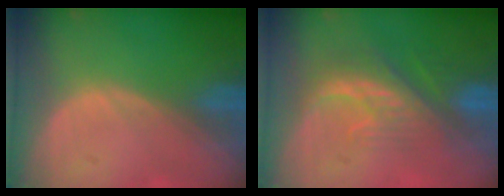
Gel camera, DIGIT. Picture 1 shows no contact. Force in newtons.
{"total": 8.3, "press": 7.5, "slide": 3.5}